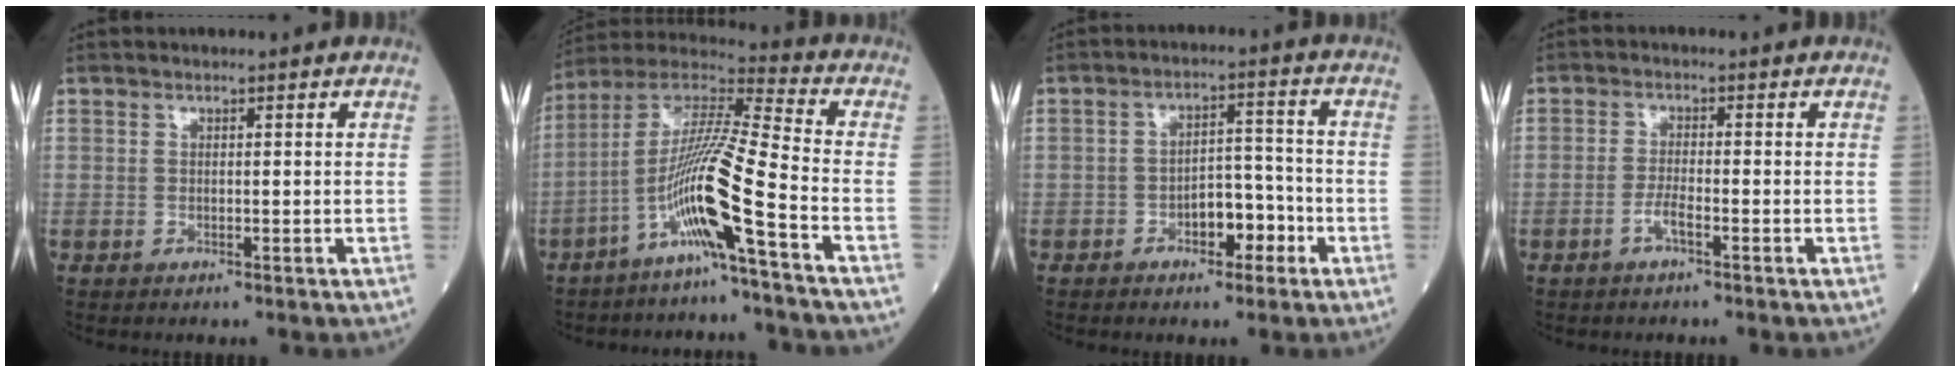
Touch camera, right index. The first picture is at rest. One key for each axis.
{"total": 13.2, "fx": -5.8, "fy": -1.2, "fz": 11.8, "tx": -0.235, "ty": 0.002, "tz": -0.120}
{"total": 5.4, "fx": -2.7, "fy": 2.6, "fz": 3.9, "tx": -0.055, "ty": 0.019, "tz": -0.045}
{"total": 2.3, "fx": -1.3, "fy": 0.1, "fz": 1.9, "tx": -0.041, "ty": -0.001, "tz": -0.028}